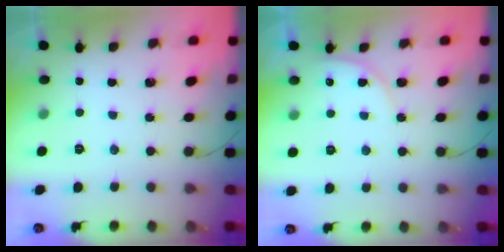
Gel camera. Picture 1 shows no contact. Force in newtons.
{"total": 4.6, "press": 4.6, "slide": 0.3}